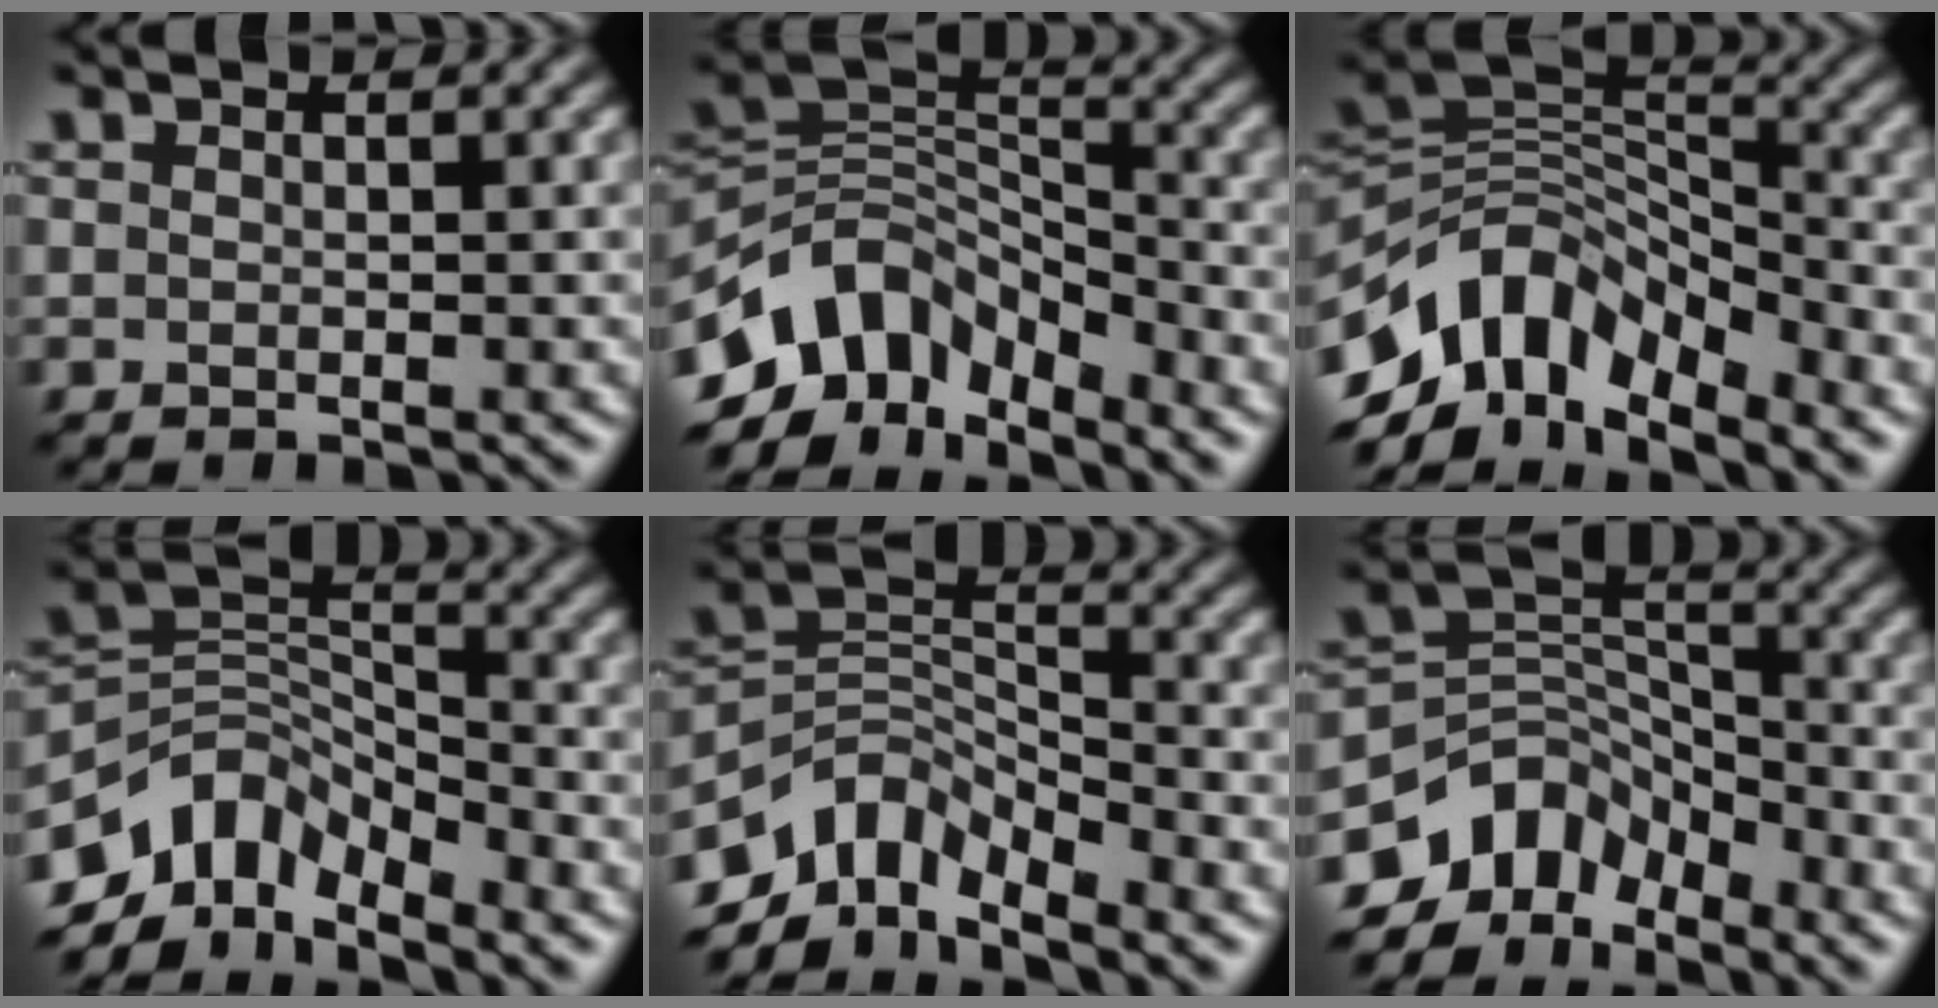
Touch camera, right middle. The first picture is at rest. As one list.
[{"total": 8.8, "force": [-5.6, 5.1, 4.5], "torque": [-0.066, 0.003, -0.115]}, {"total": 10.7, "force": [-6.1, 5.8, 6.6], "torque": [-0.113, 0.012, -0.124]}, {"total": 7.0, "force": [-4.9, 3.7, 3.3], "torque": [-0.044, -0.001, -0.098]}, {"total": 6.6, "force": [-4.8, 3.3, 3.1], "torque": [-0.045, -0.002, -0.099]}, {"total": 6.7, "force": [-4.7, 4.1, 2.3], "torque": [-0.027, 0.002, -0.099]}]